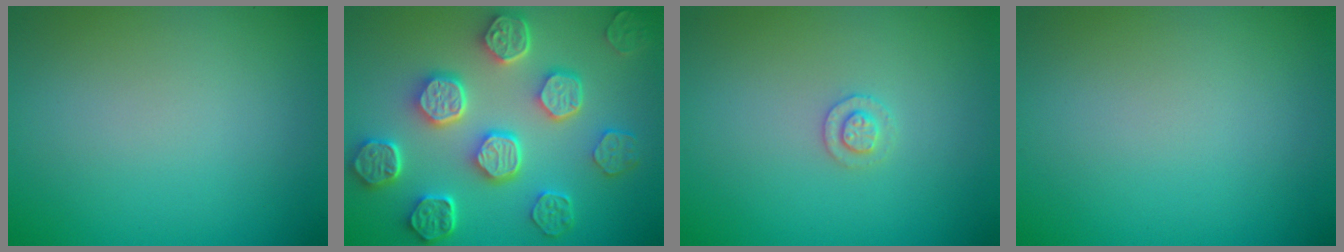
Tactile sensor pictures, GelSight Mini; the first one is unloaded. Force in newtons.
{"total": 8.1, "press": 6.3, "slide": 5.1}
{"total": 1.3, "press": 1.2, "slide": 0.3}
{"total": 0.0}